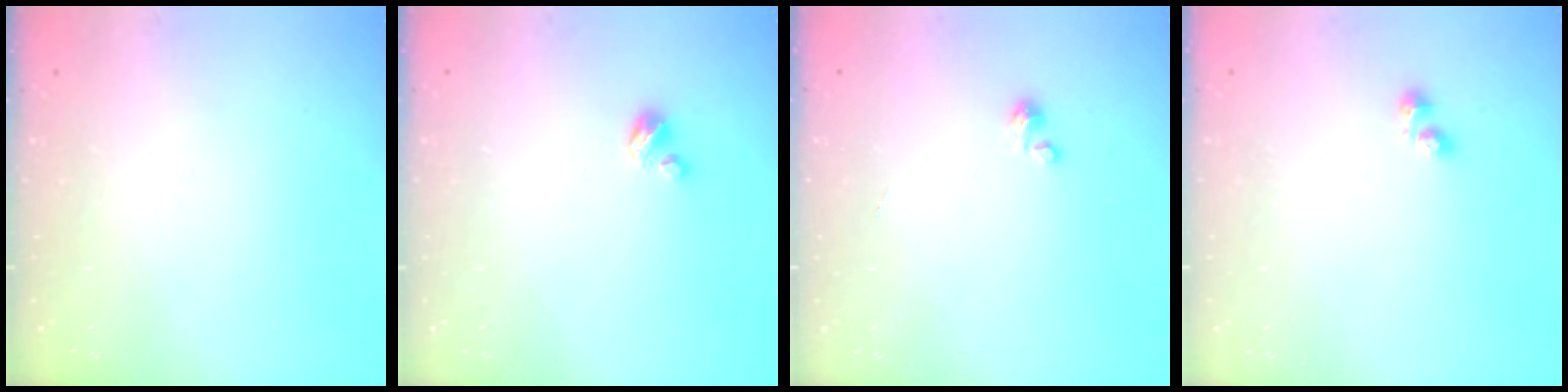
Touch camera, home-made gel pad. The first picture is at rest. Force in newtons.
{"total": 2.9, "press": 2.9, "slide": 0.3}
{"total": 1.2, "press": 1.1, "slide": 0.1}
{"total": 1.9, "press": 1.8, "slide": 0.5}